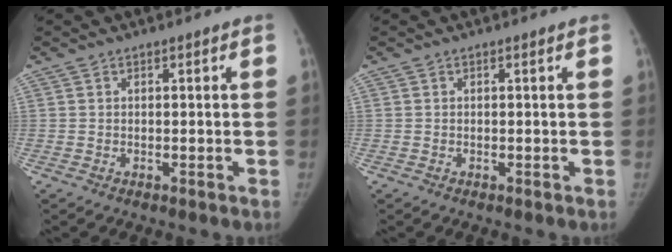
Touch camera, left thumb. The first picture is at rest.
{"total": 0.0}